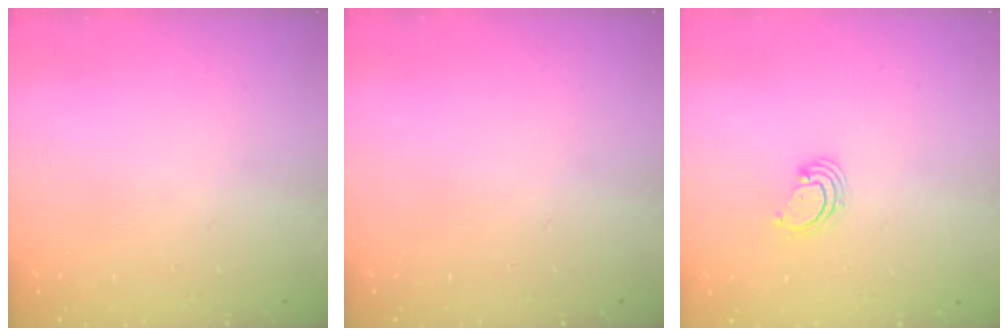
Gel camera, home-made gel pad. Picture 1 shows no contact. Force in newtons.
{"total": 0.0}
{"total": 2.3, "press": 2.3, "slide": 0.1}